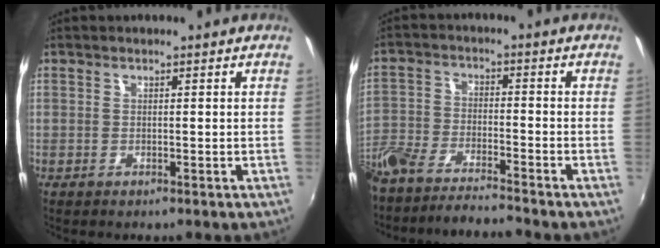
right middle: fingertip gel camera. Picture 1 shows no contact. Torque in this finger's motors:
{"motor_torque": [1.07, -1.07, 0.88, 0.21]}